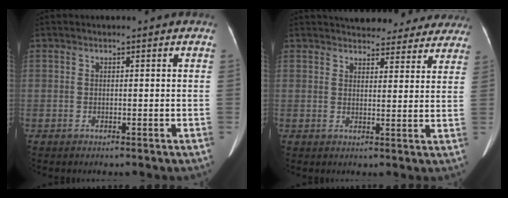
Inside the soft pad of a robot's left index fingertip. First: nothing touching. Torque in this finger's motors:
{"motor_torque": [0.79, -0.78, 0.11, 0.05]}